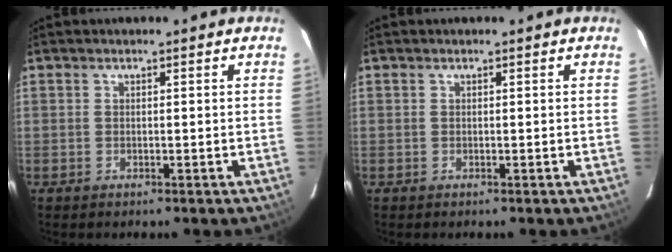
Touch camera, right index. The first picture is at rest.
{"total": 0.0}